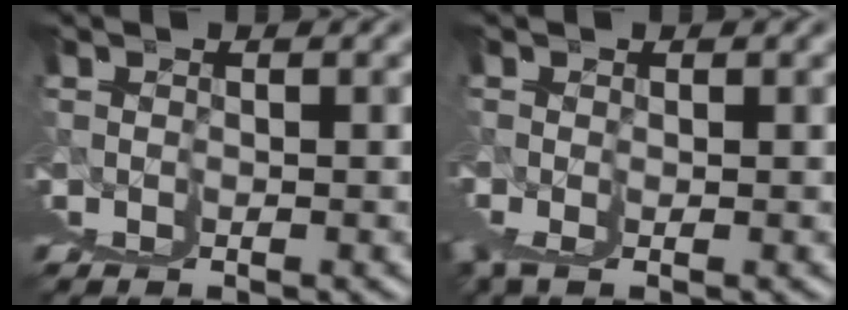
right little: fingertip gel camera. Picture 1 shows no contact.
{"total": 2.1, "force": [1.3, -1.1, 1.4], "torque": [-0.005, 0.013, 0.020]}